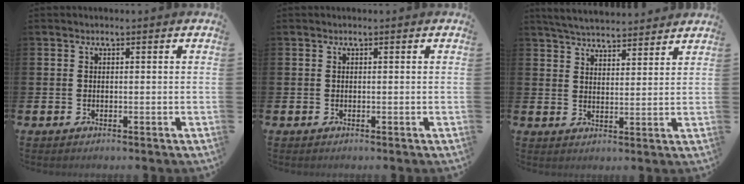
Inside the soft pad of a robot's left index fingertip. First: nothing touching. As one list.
[{"total": 0.0}, {"total": 5.1, "force": [5.0, 0.5, 0.4], "torque": [-0.020, -0.030, 0.089]}]